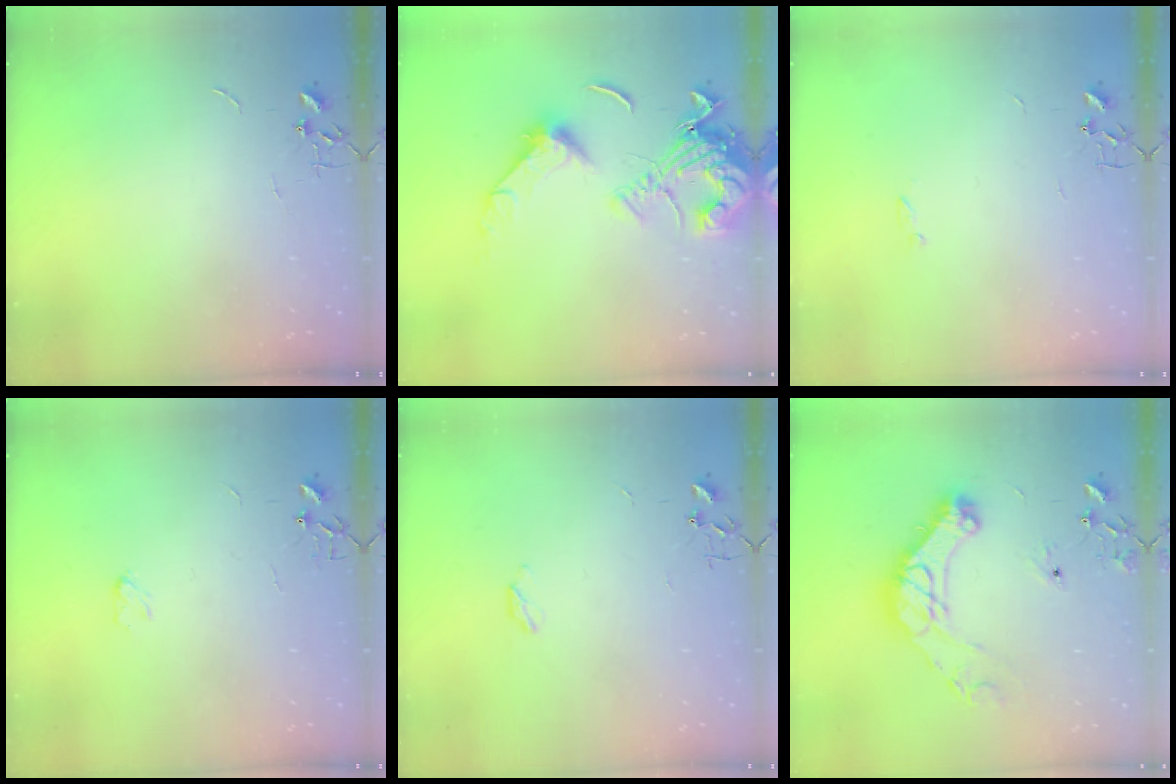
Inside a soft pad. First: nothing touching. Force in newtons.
{"total": 19.8, "press": 19.7, "slide": 2.1}
{"total": 1.2, "press": 1.1, "slide": 0.3}
{"total": 3.1, "press": 3.1, "slide": 0.4}
{"total": 2.8, "press": 2.8, "slide": 0.5}
{"total": 17.8, "press": 17.7, "slide": 1.8}